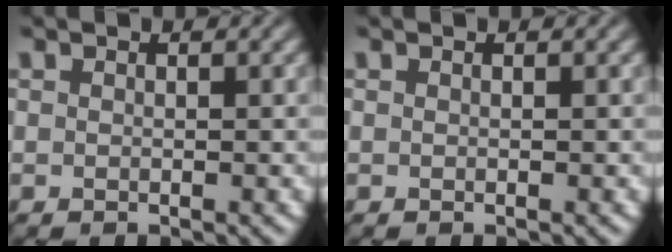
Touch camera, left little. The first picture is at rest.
{"total": 0.0}